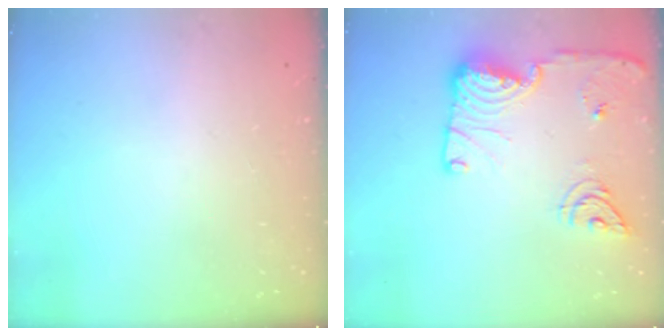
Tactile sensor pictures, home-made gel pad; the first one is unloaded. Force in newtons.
{"total": 21.1, "press": 20.0, "slide": 6.6}